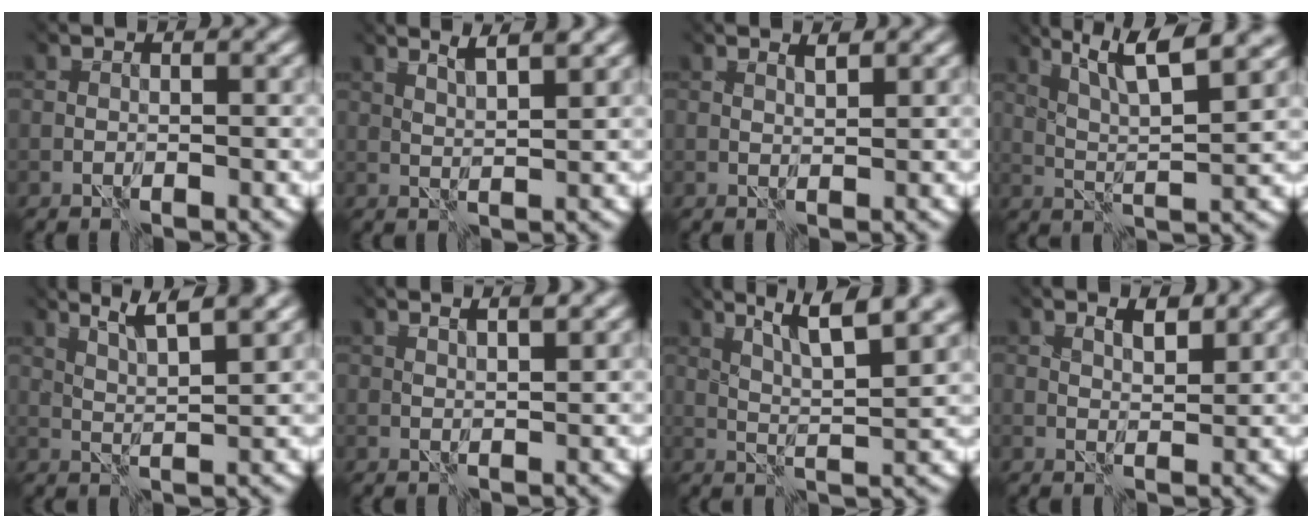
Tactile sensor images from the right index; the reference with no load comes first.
{"total": 2.6, "force": [2.2, -0.3, 1.4], "torque": [-0.019, 0.010, 0.040]}
{"total": 1.2, "force": [1.0, -0.5, -0.1], "torque": [-0.003, -0.004, 0.027]}
{"total": 8.5, "force": [5.7, 0.8, 6.3], "torque": [-0.103, 0.024, 0.091]}
{"total": 4.8, "force": [3.9, 0.2, 2.9], "torque": [-0.040, 0.019, 0.057]}
{"total": 2.5, "force": [2.4, -0.2, 0.7], "torque": [-0.003, 0.008, 0.033]}
{"total": 7.4, "force": [4.8, 0.5, 5.6], "torque": [-0.077, 0.019, 0.079]}
{"total": 1.4, "force": [1.3, -0.5, 0.4], "torque": [-0.015, -0.005, 0.035]}